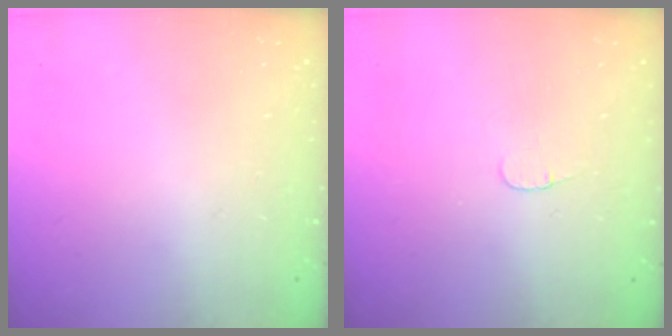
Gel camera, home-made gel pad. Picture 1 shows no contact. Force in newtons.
{"total": 3.1, "press": 3.1, "slide": 0.3}